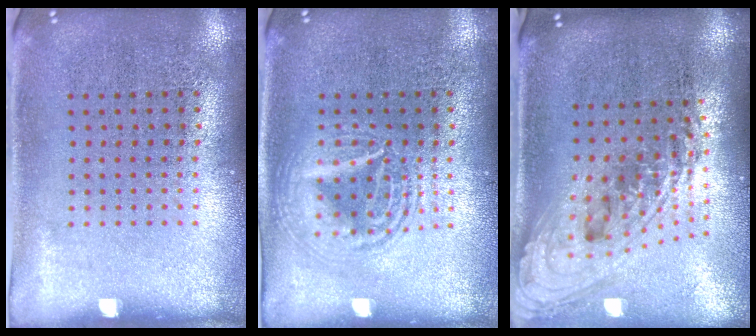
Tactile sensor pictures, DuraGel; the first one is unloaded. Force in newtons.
{"total": 2.9, "press": 2.9, "slide": 0.3}
{"total": 2.3, "press": 1.6, "slide": 1.7}